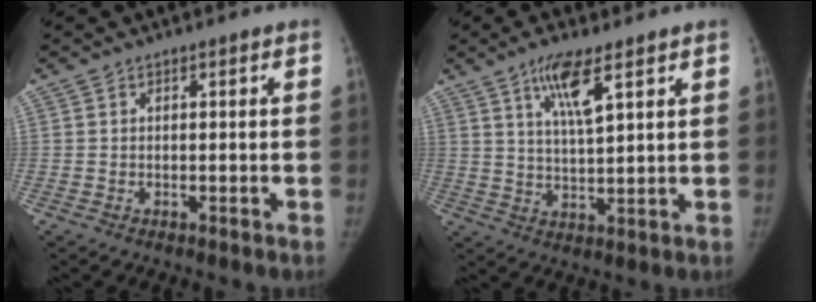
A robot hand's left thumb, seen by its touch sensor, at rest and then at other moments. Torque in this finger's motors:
{"motor_torque": [3.16, 1.85, 0.99, -0.51, 0.24]}